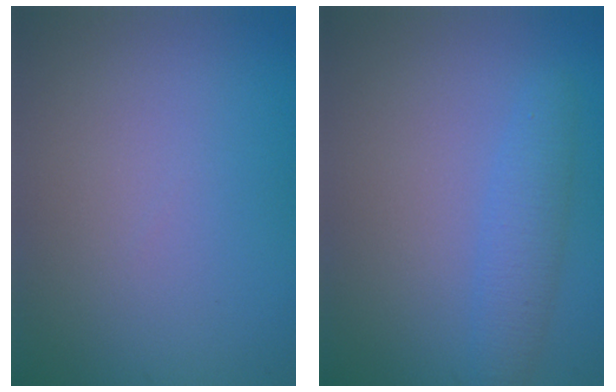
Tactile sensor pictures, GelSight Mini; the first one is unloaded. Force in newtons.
{"total": 2.4, "press": 2.4, "slide": 0.1}